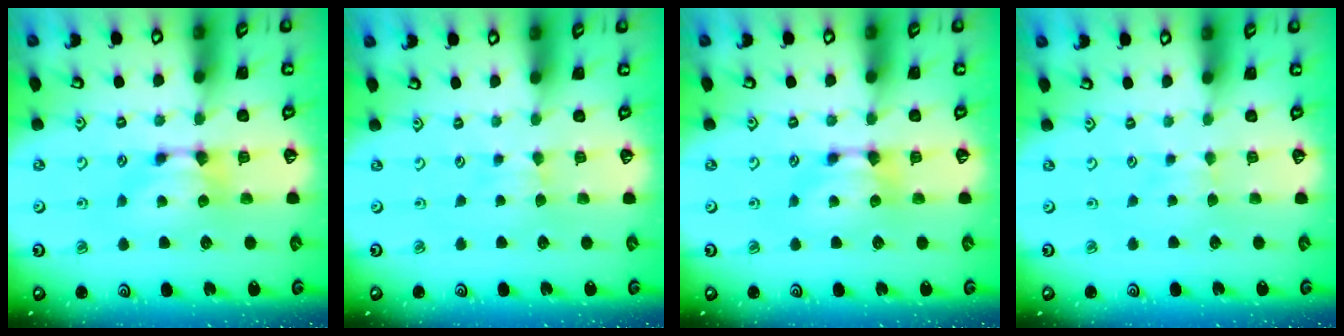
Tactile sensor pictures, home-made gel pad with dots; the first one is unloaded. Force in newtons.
{"total": 1.6, "press": 1.5, "slide": 0.5}
{"total": 0.0}
{"total": 2.6, "press": 2.5, "slide": 0.2}